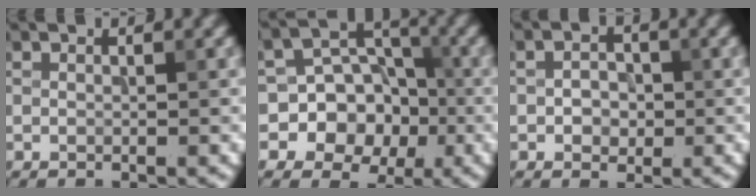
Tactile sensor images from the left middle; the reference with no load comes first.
{"total": 9.9, "force": [-3.1, 9.0, 2.9], "torque": [-0.047, 0.013, -0.077]}
{"total": 2.0, "force": [-0.3, 1.6, 1.2], "torque": [-0.016, 0.001, -0.009]}